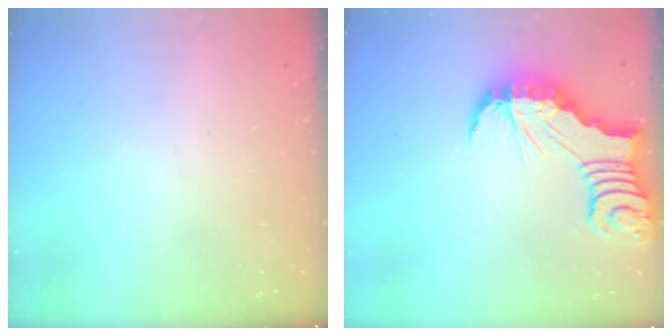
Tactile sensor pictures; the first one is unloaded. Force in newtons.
{"total": 4.4, "press": 4.4, "slide": 0.5}